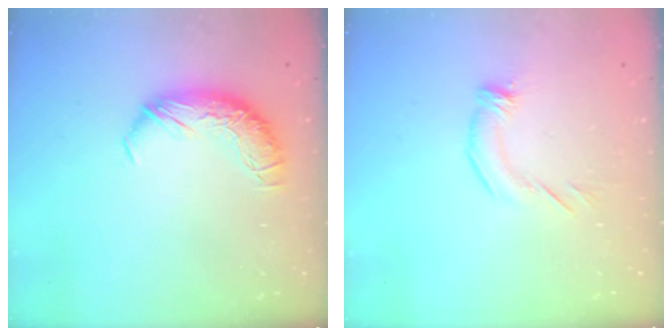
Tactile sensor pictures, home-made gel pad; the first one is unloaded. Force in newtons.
{"total": 2.4, "press": 2.3, "slide": 0.9}